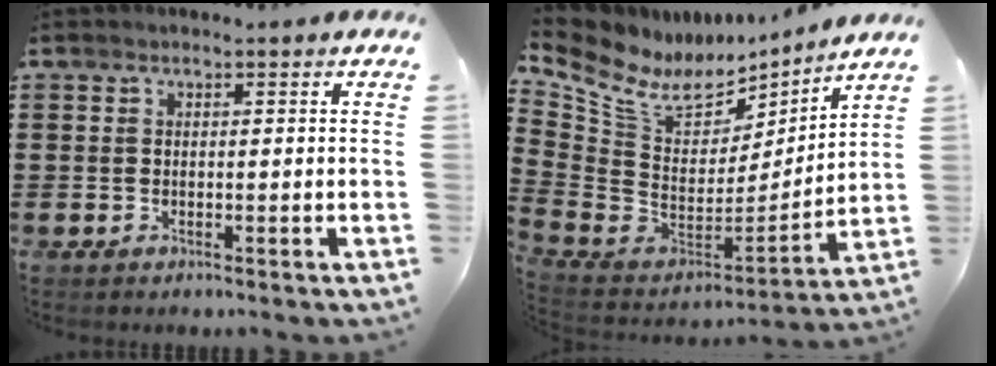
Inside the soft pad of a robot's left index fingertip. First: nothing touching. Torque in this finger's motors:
{"motor_torque": [1.20, -0.94, 0.34, 0.08]}